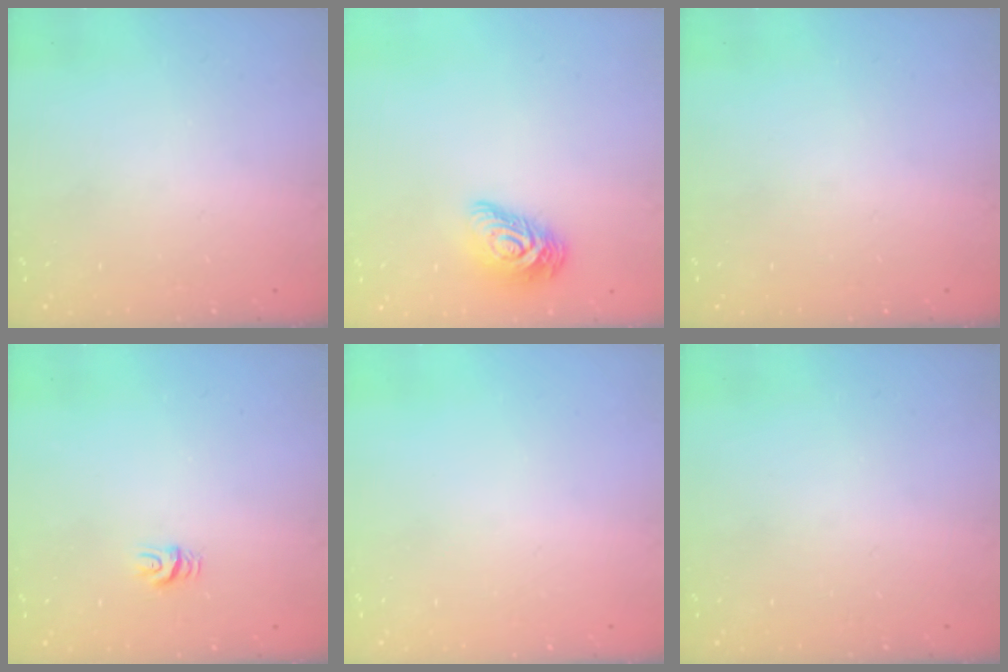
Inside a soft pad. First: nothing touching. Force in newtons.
{"total": 10.5, "press": 10.5, "slide": 0.4}
{"total": 0.0}
{"total": 5.0, "press": 5.0, "slide": 0.5}
{"total": 0.0}
{"total": 0.0}